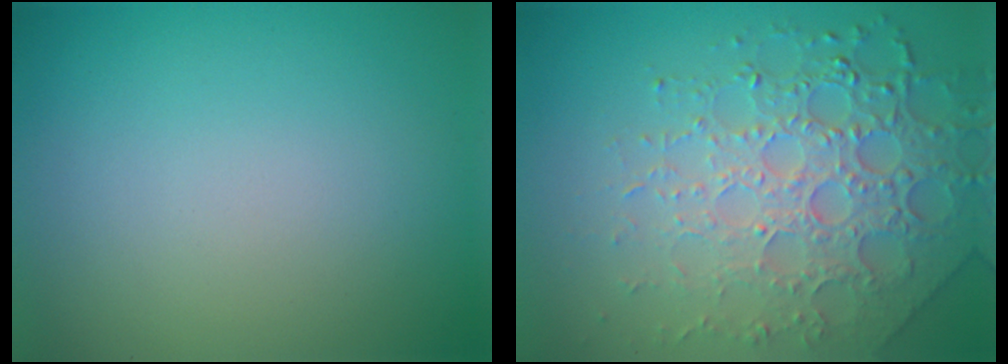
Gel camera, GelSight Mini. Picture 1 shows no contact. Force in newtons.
{"total": 7.7, "press": 5.3, "slide": 5.5}